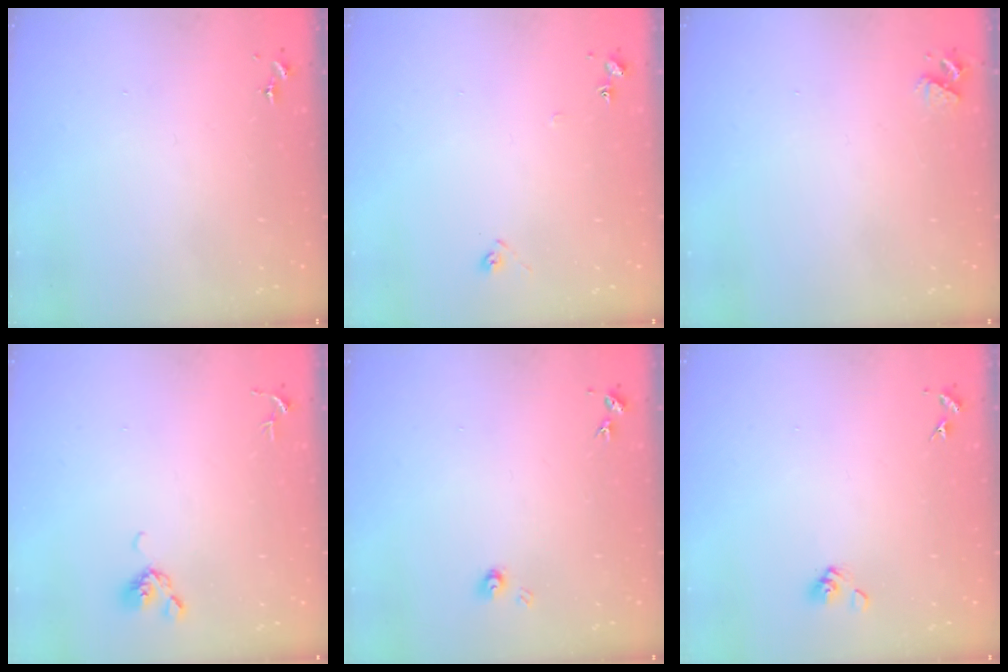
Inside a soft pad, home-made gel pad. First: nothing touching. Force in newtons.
{"total": 6.2, "press": 6.2, "slide": 0.6}
{"total": 3.3, "press": 3.3, "slide": 0.5}
{"total": 4.4, "press": 4.3, "slide": 0.9}
{"total": 3.9, "press": 3.9, "slide": 0.5}
{"total": 5.8, "press": 5.3, "slide": 2.3}